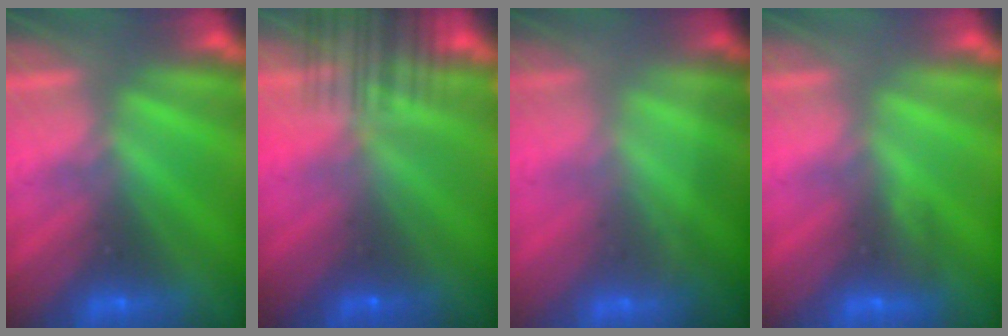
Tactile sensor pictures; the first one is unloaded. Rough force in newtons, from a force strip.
{"total": 10.5}
{"total": 1.5}
{"total": 2.9}